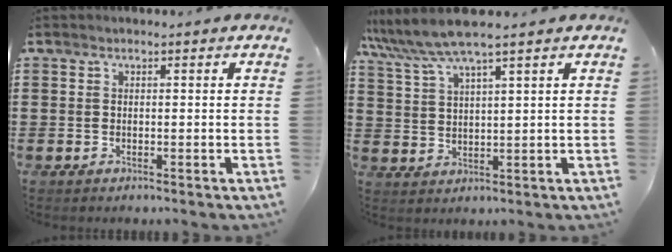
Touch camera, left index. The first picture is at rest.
{"total": 6.2, "force": [5.0, 0.2, 3.6], "torque": [-0.085, -0.014, 0.088]}